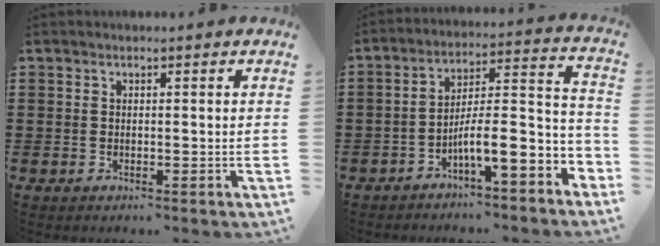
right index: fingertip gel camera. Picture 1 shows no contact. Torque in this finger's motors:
{"motor_torque": [1.52, -0.62, 0.61, 0.21]}